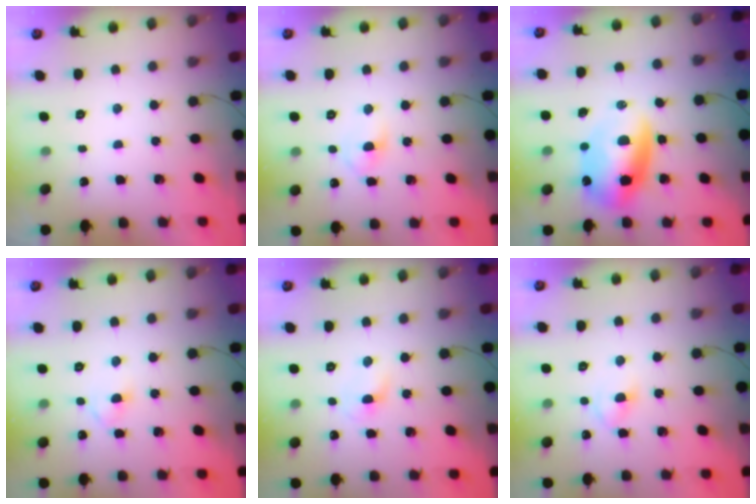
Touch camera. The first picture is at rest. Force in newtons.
{"total": 3.6, "press": 3.3, "slide": 1.5}
{"total": 11.5, "press": 11.2, "slide": 2.7}
{"total": 3.0, "press": 2.7, "slide": 1.2}
{"total": 3.0, "press": 2.8, "slide": 1.2}
{"total": 3.0, "press": 2.7, "slide": 1.2}